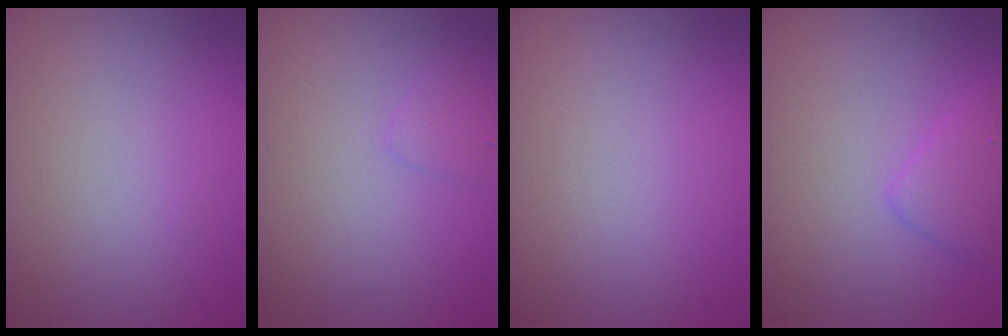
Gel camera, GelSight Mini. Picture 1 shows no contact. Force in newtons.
{"total": 1.0, "press": 1.0, "slide": 0.1}
{"total": 0.0}
{"total": 2.2, "press": 2.2, "slide": 0.1}